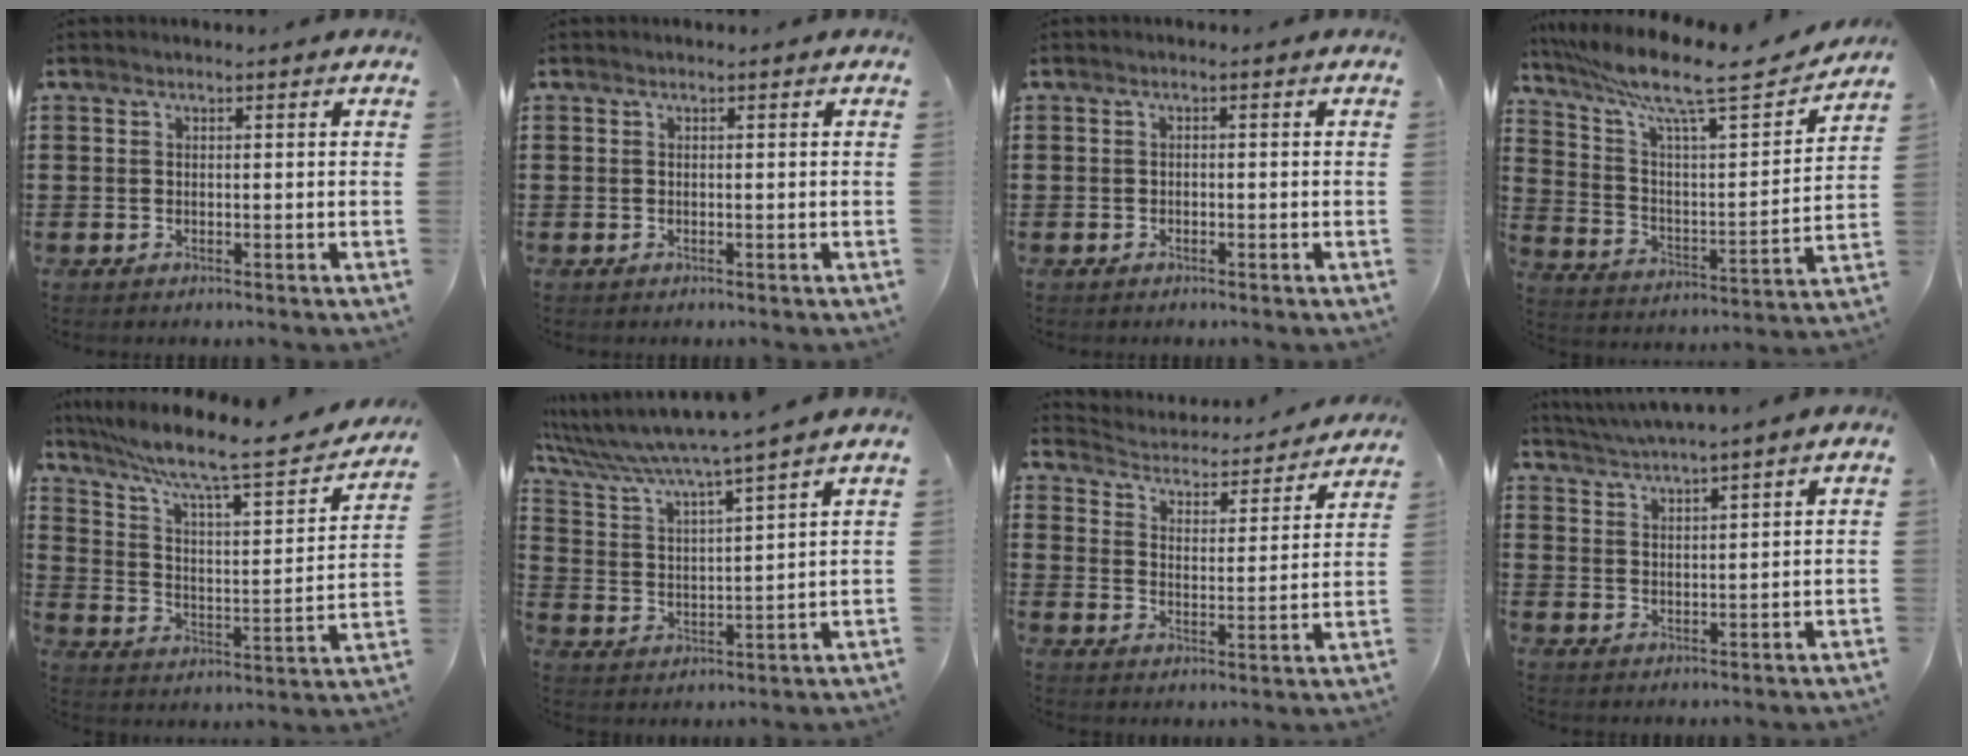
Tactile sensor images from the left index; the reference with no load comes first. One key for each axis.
{"total": 0.0}
{"total": 0.8, "fx": -0.7, "fy": 0.2, "fz": 0.2, "tx": -0.008, "ty": -0.003, "tz": -0.014}
{"total": 11.6, "fx": 9.1, "fy": 1.4, "fz": 7.0, "tx": -0.162, "ty": -0.057, "tz": 0.147}
{"total": 8.8, "fx": 6.6, "fy": 0.6, "fz": 5.8, "tx": -0.128, "ty": -0.048, "tz": 0.101}
{"total": 5.7, "fx": 5.0, "fy": -1.1, "fz": 2.4, "tx": -0.071, "ty": -0.042, "tz": 0.078}
{"total": 3.3, "fx": 3.3, "fy": 0.1, "fz": 0.0, "tx": -0.023, "ty": -0.034, "tz": 0.048}
{"total": 2.6, "fx": 2.4, "fy": -0.7, "fz": 0.8, "tx": -0.022, "ty": -0.011, "tz": 0.044}